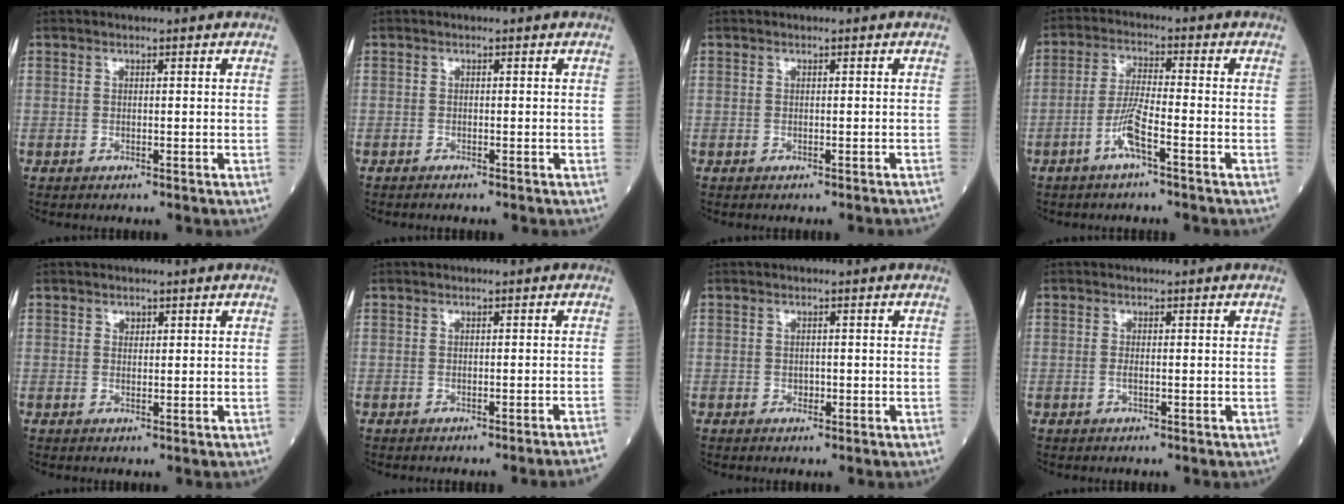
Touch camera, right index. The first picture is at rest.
{"total": 0.6, "force": [-0.5, -0.1, 0.2], "torque": [-0.008, -0.002, -0.011]}
{"total": 1.8, "force": [-1.7, -0.2, 0.5], "torque": [-0.002, -0.001, -0.018]}
{"total": 5.3, "force": [-2.7, 0.0, 4.6], "torque": [-0.095, 0.003, -0.057]}
{"total": 0.8, "force": [0.5, 0.6, 0.3], "torque": [-0.001, -0.003, 0.007]}
{"total": 4.8, "force": [-4.4, -1.3, 1.5], "torque": [-0.008, -0.013, -0.047]}
{"total": 0.7, "force": [-0.2, 0.6, 0.4], "torque": [-0.005, 0.001, -0.004]}
{"total": 0.7, "force": [-0.2, 0.0, 0.6], "torque": [-0.015, 0.000, -0.005]}